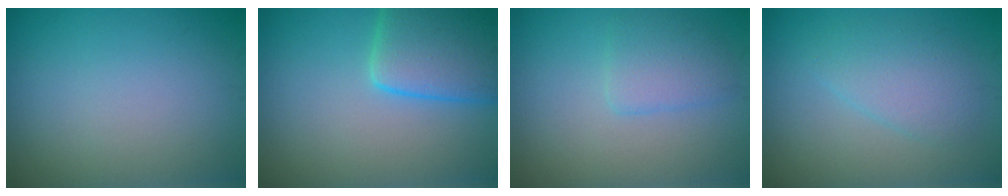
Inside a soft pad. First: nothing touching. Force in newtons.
{"total": 6.9, "press": 6.9, "slide": 0.5}
{"total": 2.4, "press": 2.4, "slide": 0.2}
{"total": 2.9, "press": 2.9, "slide": 0.2}